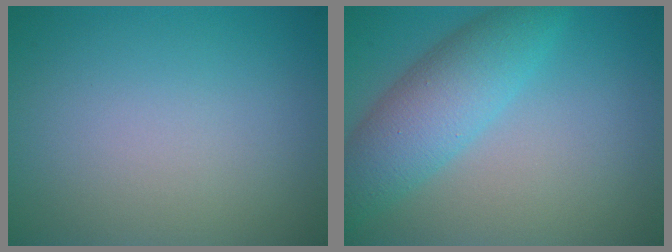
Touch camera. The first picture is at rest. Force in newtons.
{"total": 5.8, "press": 5.8, "slide": 0.1}